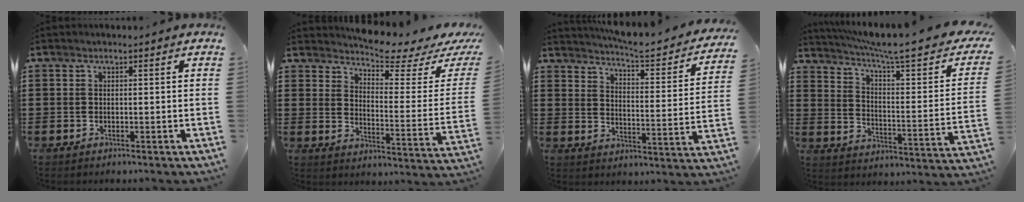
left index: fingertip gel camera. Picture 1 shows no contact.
{"total": 5.2, "force": [4.6, -0.2, 2.2], "torque": [-0.054, -0.045, 0.073]}
{"total": 5.4, "force": [5.1, -0.1, 1.7], "torque": [-0.051, -0.042, 0.082]}
{"total": 7.7, "force": [5.6, 0.3, 5.3], "torque": [-0.117, -0.040, 0.085]}